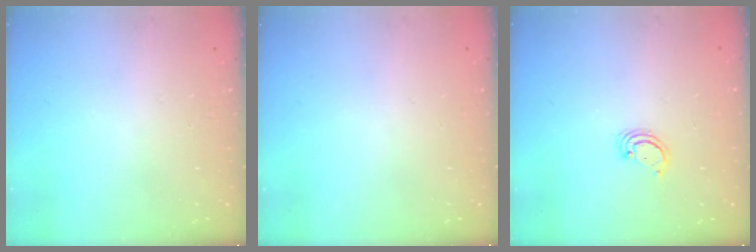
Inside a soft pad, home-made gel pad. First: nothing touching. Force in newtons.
{"total": 0.0}
{"total": 2.5, "press": 2.5, "slide": 0.2}